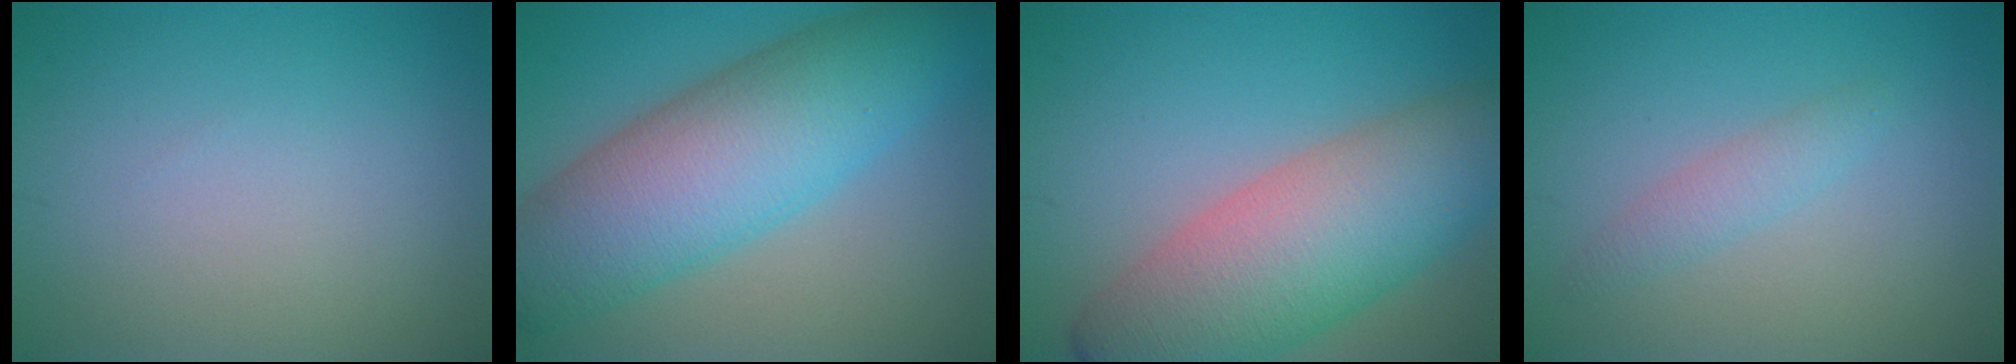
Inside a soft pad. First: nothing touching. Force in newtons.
{"total": 11.3, "press": 11.2, "slide": 0.1}
{"total": 10.9, "press": 10.8, "slide": 0.3}
{"total": 1.7, "press": 1.7, "slide": 0.1}